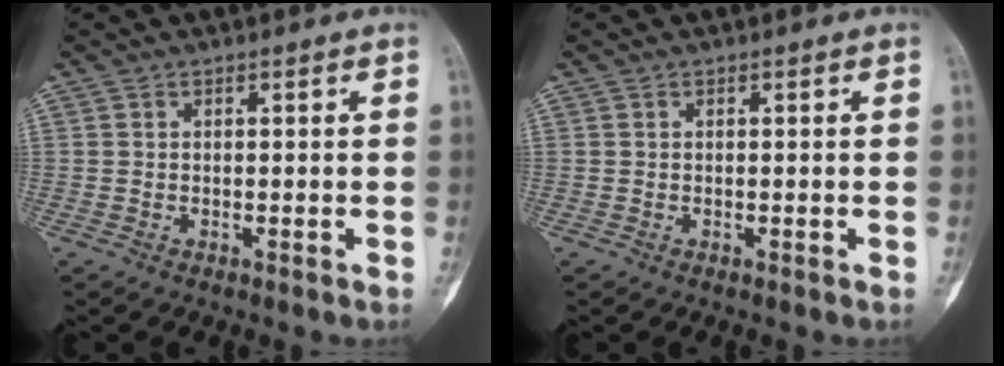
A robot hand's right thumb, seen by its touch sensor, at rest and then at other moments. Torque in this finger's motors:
{"motor_torque": [-0.08, 0.08, 0.01, -0.01, 0.00]}